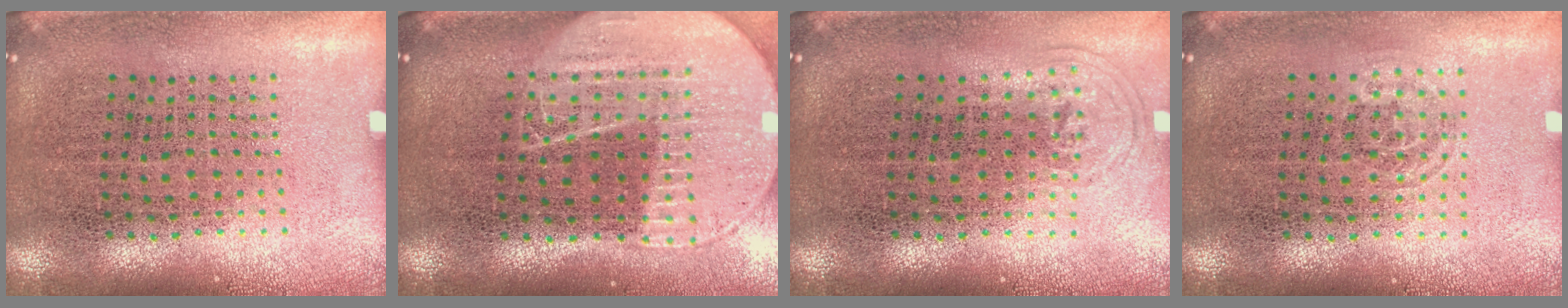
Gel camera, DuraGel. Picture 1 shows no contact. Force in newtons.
{"total": 2.1, "press": 1.8, "slide": 1.0}
{"total": 0.8, "press": 0.6, "slide": 0.6}
{"total": 0.8, "press": 0.5, "slide": 0.6}